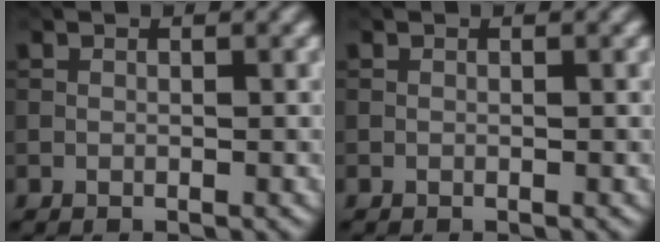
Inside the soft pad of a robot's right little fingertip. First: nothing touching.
{"total": 0.0}